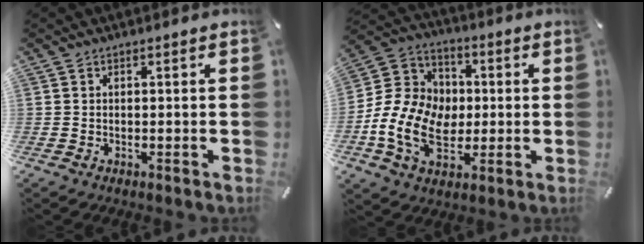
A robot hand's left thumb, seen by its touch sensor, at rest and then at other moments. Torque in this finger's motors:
{"motor_torque": [1.33, 2.05, 1.03, -0.21, 0.54]}